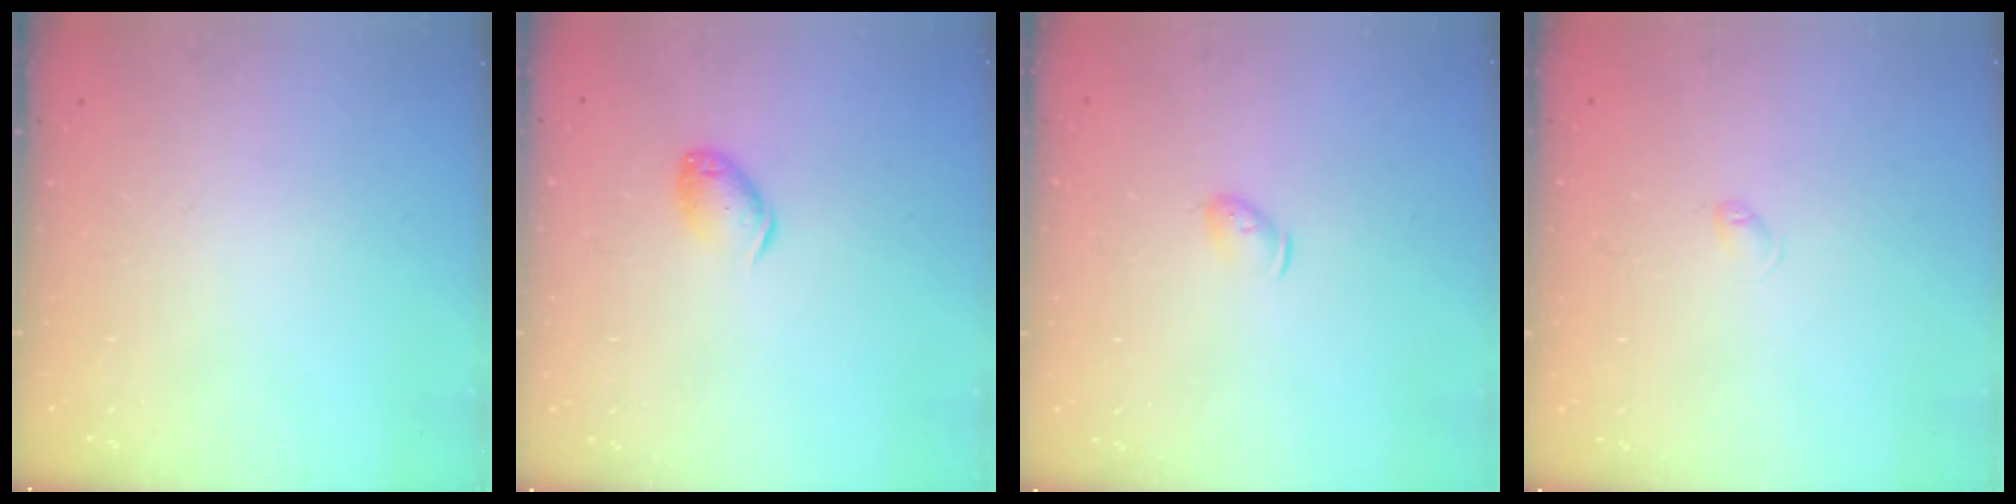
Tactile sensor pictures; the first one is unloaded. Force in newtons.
{"total": 8.3, "press": 8.2, "slide": 0.7}
{"total": 3.9, "press": 3.8, "slide": 0.8}
{"total": 2.4, "press": 2.4, "slide": 0.4}